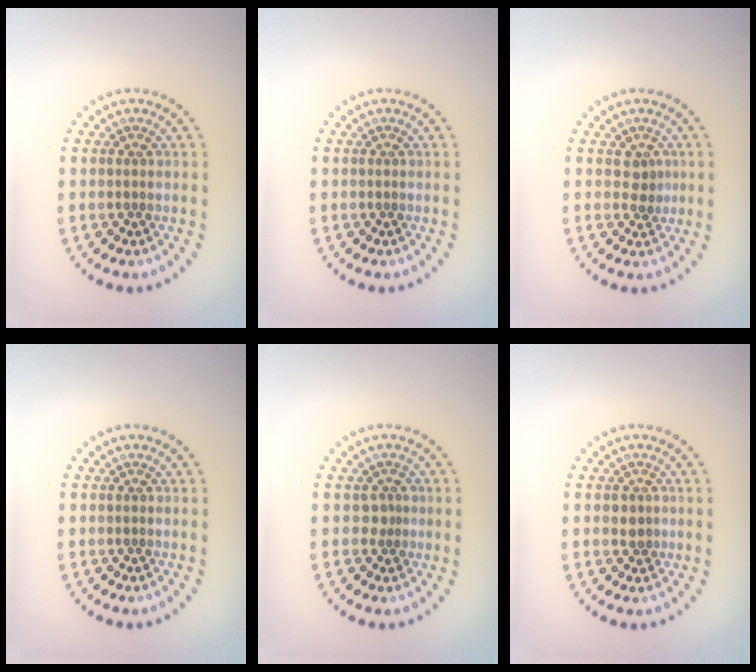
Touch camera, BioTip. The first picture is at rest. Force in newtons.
{"total": 0.0}
{"total": 1.3, "press": 1.1, "slide": 0.7}
{"total": 0.0}
{"total": 1.1, "press": 0.7, "slide": 0.8}
{"total": 1.4, "press": 1.3, "slide": 0.6}